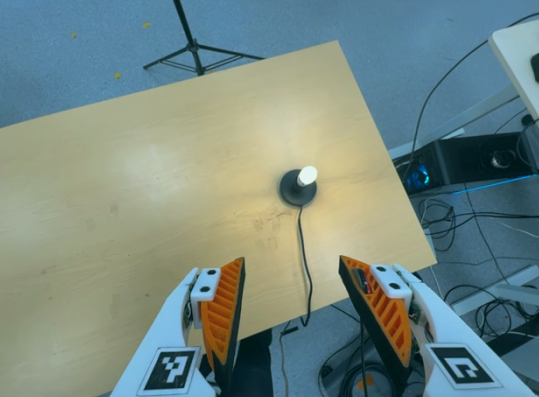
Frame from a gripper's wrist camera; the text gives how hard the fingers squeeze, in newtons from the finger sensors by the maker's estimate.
{"total": 0.0}